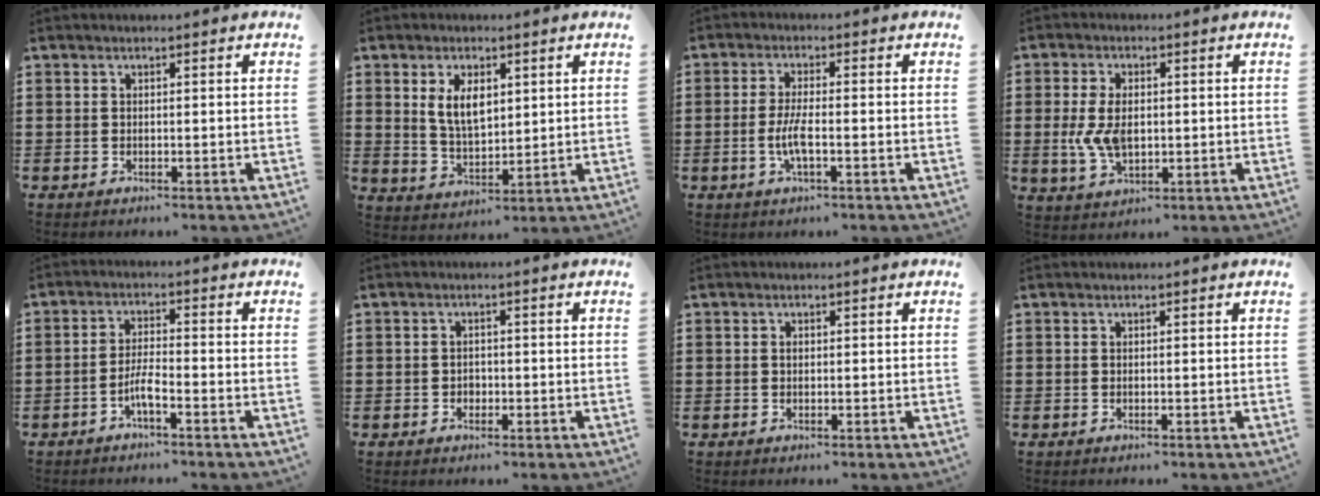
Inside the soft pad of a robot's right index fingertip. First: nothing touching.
{"total": 5.9, "force": [2.0, 3.0, 4.6], "torque": [-0.092, 0.005, 0.033]}
{"total": 4.1, "force": [-1.1, 0.8, 3.9], "torque": [-0.090, -0.008, -0.027]}
{"total": 6.3, "force": [-0.1, 3.8, 5.1], "torque": [-0.127, -0.001, -0.008]}
{"total": 3.7, "force": [-2.1, 0.5, 3.0], "torque": [-0.074, -0.005, -0.045]}
{"total": 1.3, "force": [-0.5, 1.1, 0.4], "torque": [-0.012, 0.001, -0.012]}
{"total": 0.7, "force": [0.1, 0.5, 0.5], "torque": [-0.011, 0.000, 0.003]}
{"total": 0.0}